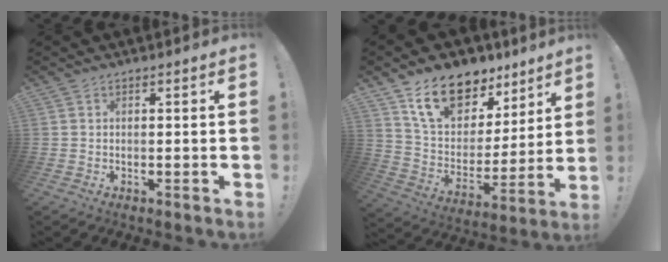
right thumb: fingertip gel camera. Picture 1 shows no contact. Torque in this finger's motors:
{"motor_torque": [-0.13, 2.78, 0.64, 0.45, 0.11]}